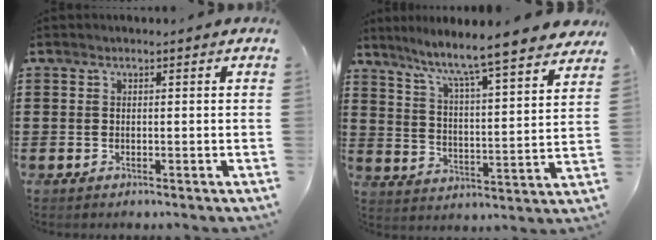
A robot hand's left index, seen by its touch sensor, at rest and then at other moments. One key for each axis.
{"total": 6.8, "fx": 6.1, "fy": -0.6, "fz": 2.9, "tx": -0.084, "ty": -0.051, "tz": 0.096}